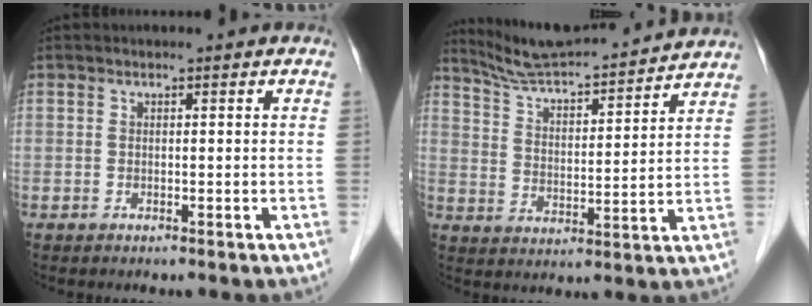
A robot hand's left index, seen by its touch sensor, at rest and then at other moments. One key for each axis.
{"total": 16.8, "fx": 15.9, "fy": 0.7, "fz": 5.4, "tx": -0.096, "ty": 0.008, "tz": 0.243}